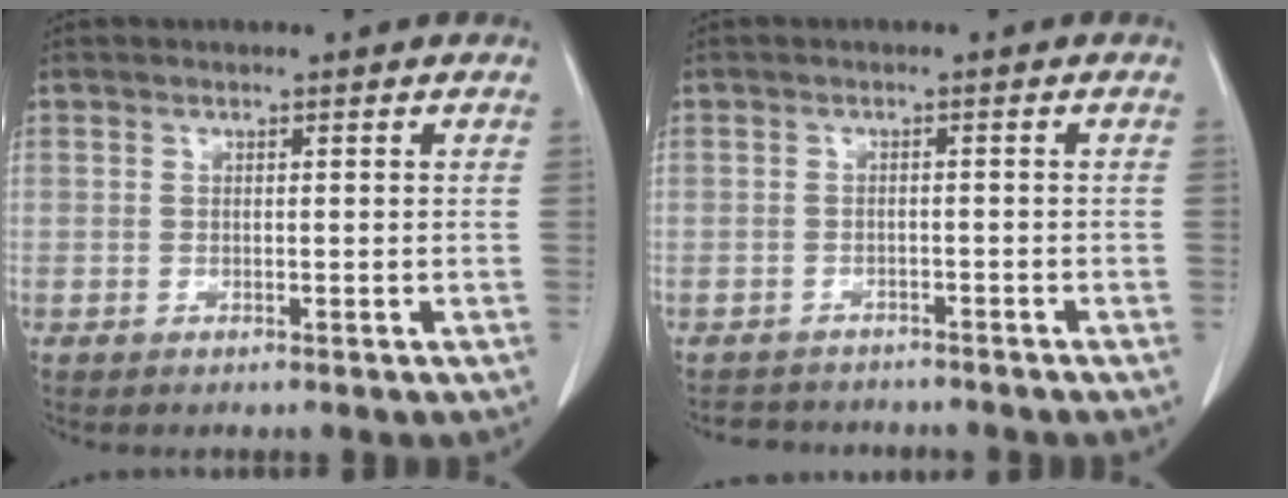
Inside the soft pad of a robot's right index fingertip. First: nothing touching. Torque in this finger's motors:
{"motor_torque": [-1.74, 0.40, -1.05, -0.21]}